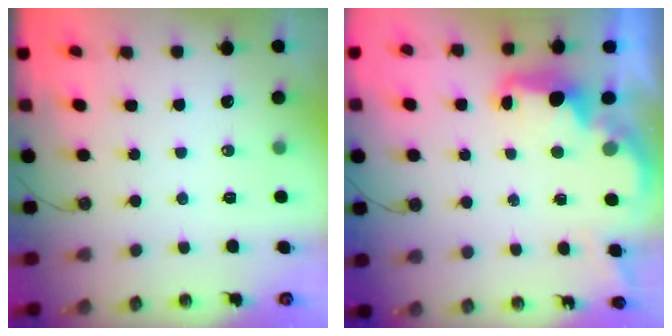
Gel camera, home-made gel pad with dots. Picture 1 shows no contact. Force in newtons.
{"total": 2.8, "press": 2.7, "slide": 0.7}